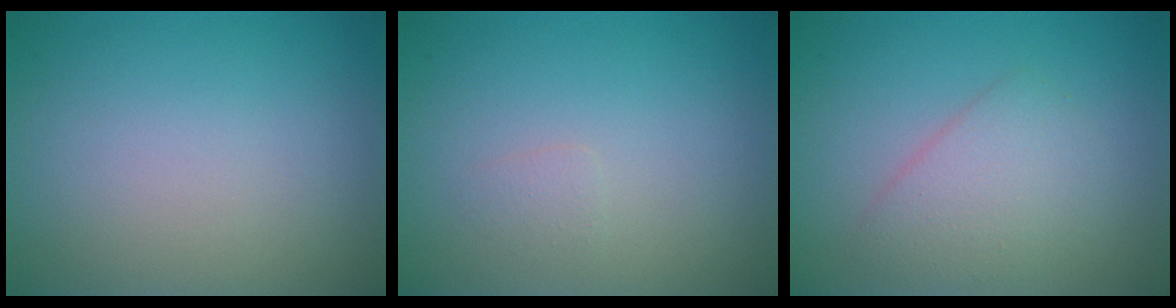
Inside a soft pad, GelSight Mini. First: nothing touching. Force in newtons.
{"total": 0.7, "press": 0.7, "slide": 0.1}
{"total": 3.0, "press": 3.0, "slide": 0.1}